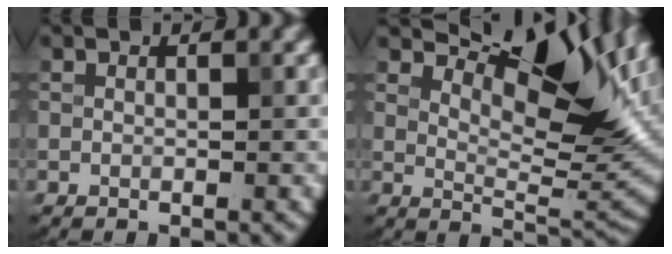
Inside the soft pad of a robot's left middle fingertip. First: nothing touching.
{"total": 9.0, "force": [4.6, 3.2, 7.0], "torque": [-0.117, 0.004, 0.096]}